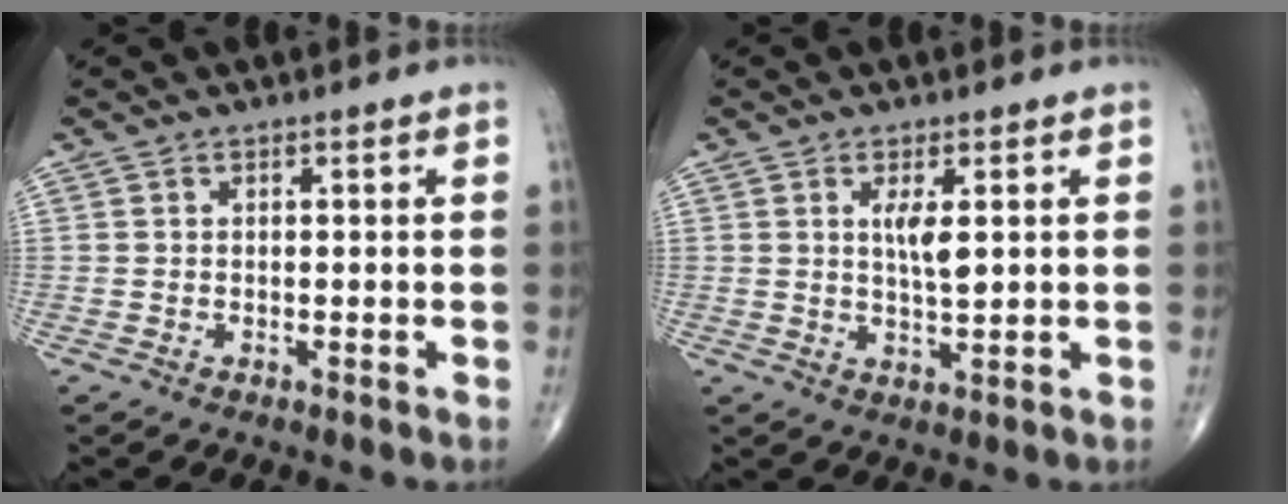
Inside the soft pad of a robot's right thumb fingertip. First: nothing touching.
{"total": 4.4, "force": [1.2, 1.2, 4.0], "torque": [-0.075, -0.014, 0.023]}